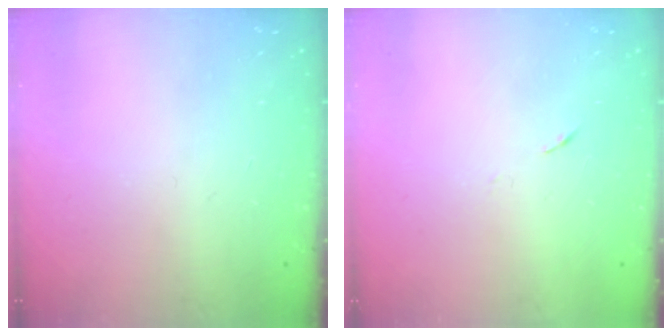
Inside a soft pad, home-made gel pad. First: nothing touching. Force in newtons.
{"total": 4.0, "press": 3.6, "slide": 1.7}